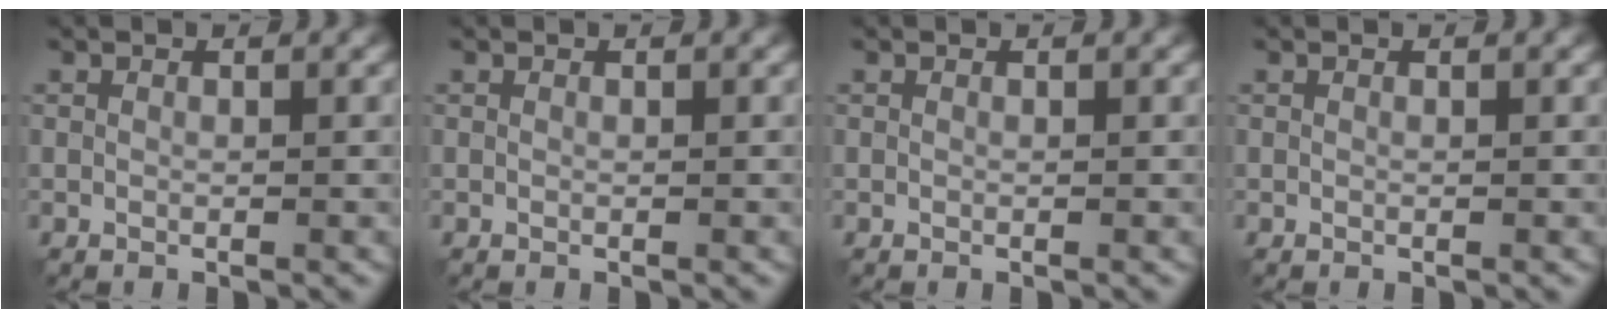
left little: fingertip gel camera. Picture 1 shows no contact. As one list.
[{"total": 0.0}, {"total": 0.0}, {"total": 0.0}]